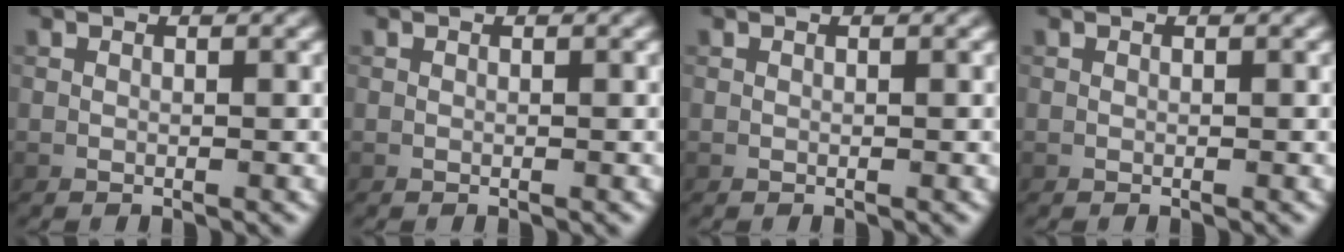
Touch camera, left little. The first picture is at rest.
{"total": 0.0}
{"total": 0.0}
{"total": 0.0}